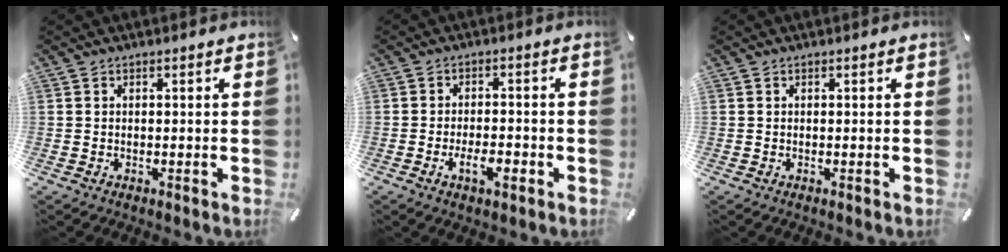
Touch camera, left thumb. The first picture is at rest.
{"total": 5.5, "force": [-2.5, 2.5, 4.3], "torque": [-0.072, 0.012, -0.043]}
{"total": 0.0}